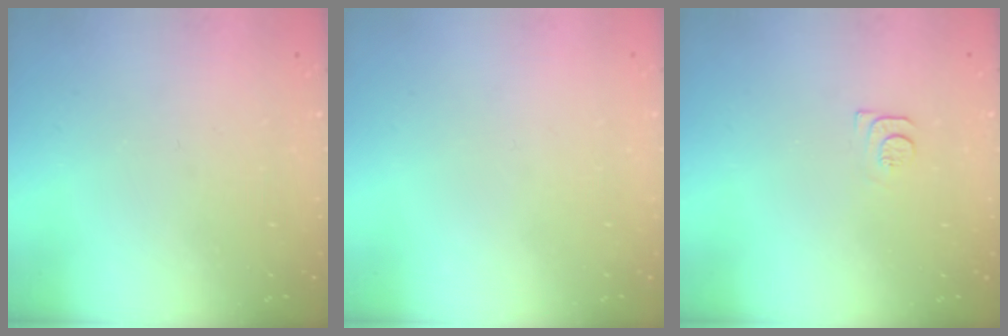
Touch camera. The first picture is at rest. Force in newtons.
{"total": 1.5, "press": 1.5, "slide": 0.1}
{"total": 4.3, "press": 4.3, "slide": 0.7}